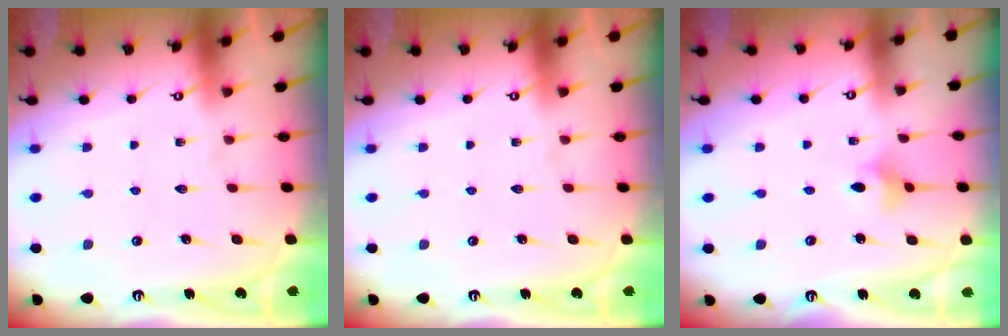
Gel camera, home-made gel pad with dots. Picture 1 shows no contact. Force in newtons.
{"total": 0.0}
{"total": 3.8, "press": 3.7, "slide": 0.6}